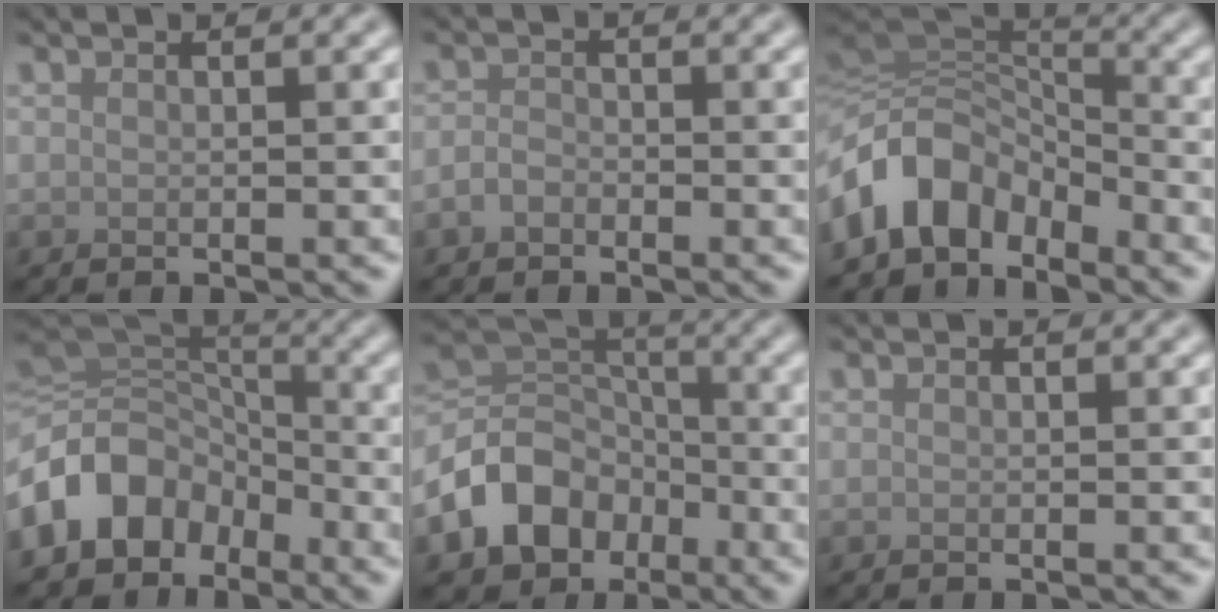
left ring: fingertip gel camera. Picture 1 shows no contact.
{"total": 1.4, "force": [-0.9, 0.9, 0.6], "torque": [-0.012, 0.003, -0.021]}
{"total": 7.8, "force": [-4.5, 4.9, 4.1], "torque": [-0.067, 0.009, -0.097]}
{"total": 9.1, "force": [-4.4, 6.7, 4.2], "torque": [-0.075, 0.010, -0.099]}
{"total": 8.1, "force": [-3.9, 6.1, 3.6], "torque": [-0.064, 0.003, -0.083]}
{"total": 0.0}